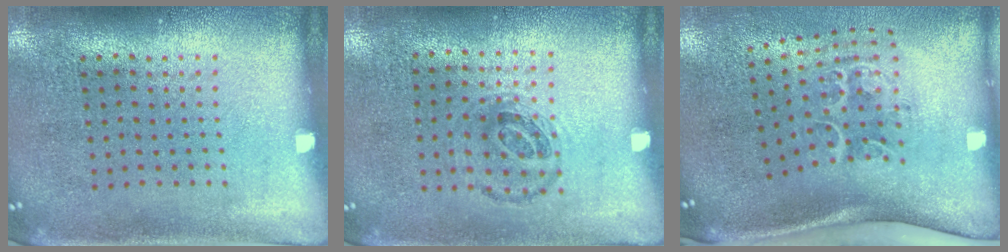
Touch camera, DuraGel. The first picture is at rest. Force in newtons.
{"total": 0.9, "press": 0.7, "slide": 0.5}
{"total": 2.0, "press": 1.4, "slide": 1.4}